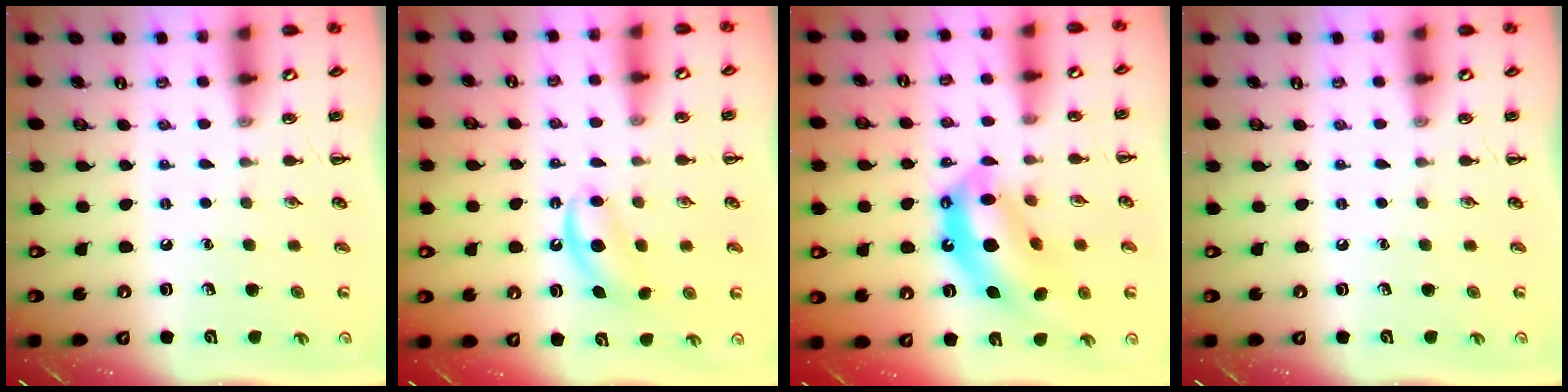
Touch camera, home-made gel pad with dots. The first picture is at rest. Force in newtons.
{"total": 6.0, "press": 5.8, "slide": 1.4}
{"total": 14.2, "press": 13.7, "slide": 4.0}
{"total": 0.0}